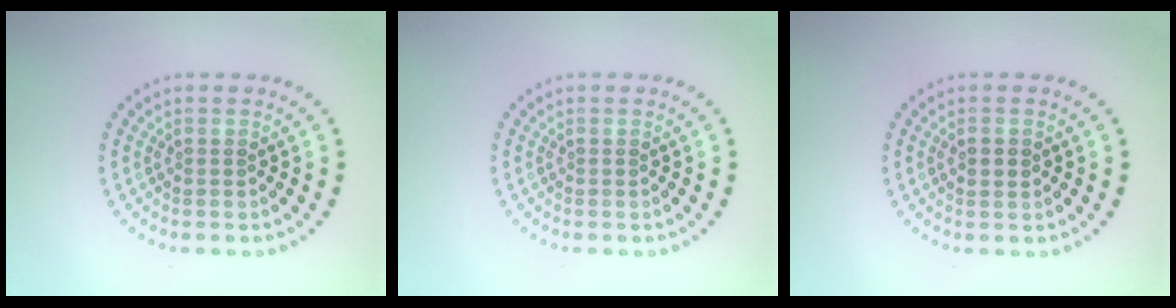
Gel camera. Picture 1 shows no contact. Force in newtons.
{"total": 0.0}
{"total": 1.0, "press": 1.0, "slide": 0.0}